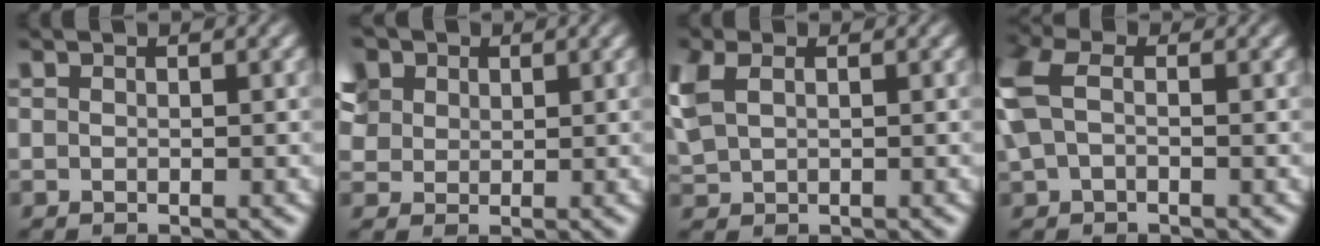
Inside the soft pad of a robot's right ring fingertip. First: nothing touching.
{"total": 6.7, "force": [3.2, 5.1, 2.9], "torque": [-0.060, 0.010, 0.050]}
{"total": 3.0, "force": [0.8, 2.2, 1.8], "torque": [-0.056, -0.002, 0.024]}
{"total": 4.1, "force": [0.0, 3.1, 2.7], "torque": [-0.086, -0.002, 0.003]}